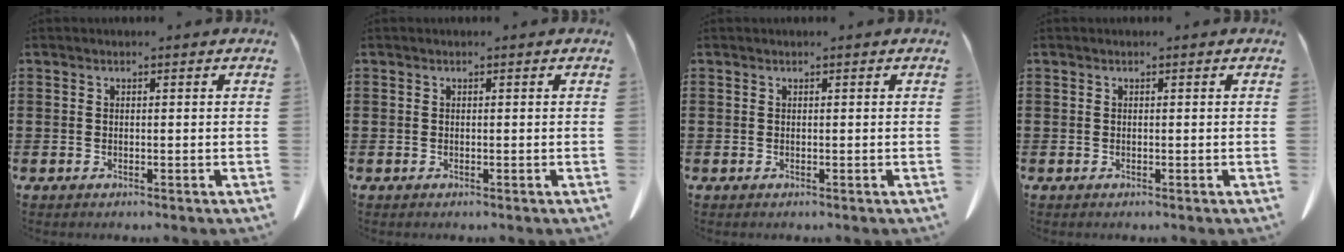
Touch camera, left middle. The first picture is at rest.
{"total": 0.0}
{"total": 0.0}
{"total": 0.0}